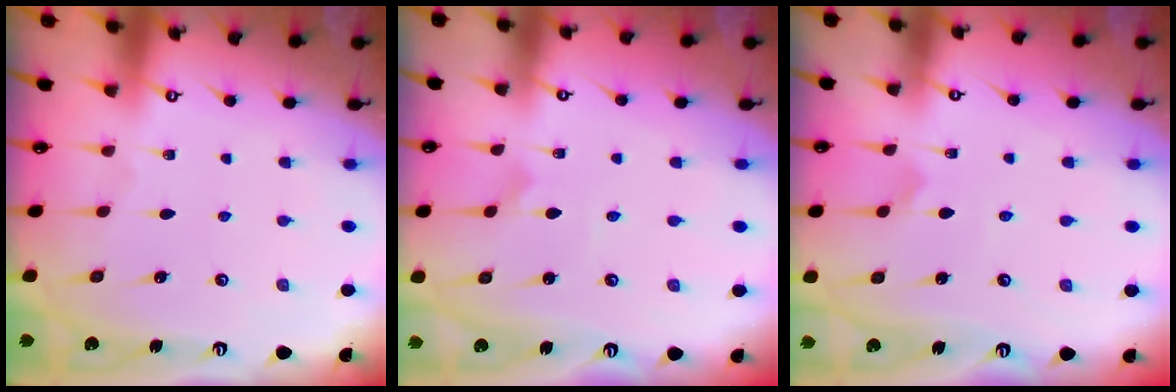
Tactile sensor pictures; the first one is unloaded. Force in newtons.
{"total": 0.7, "press": 0.7, "slide": 0.0}
{"total": 1.9, "press": 1.9, "slide": 0.1}